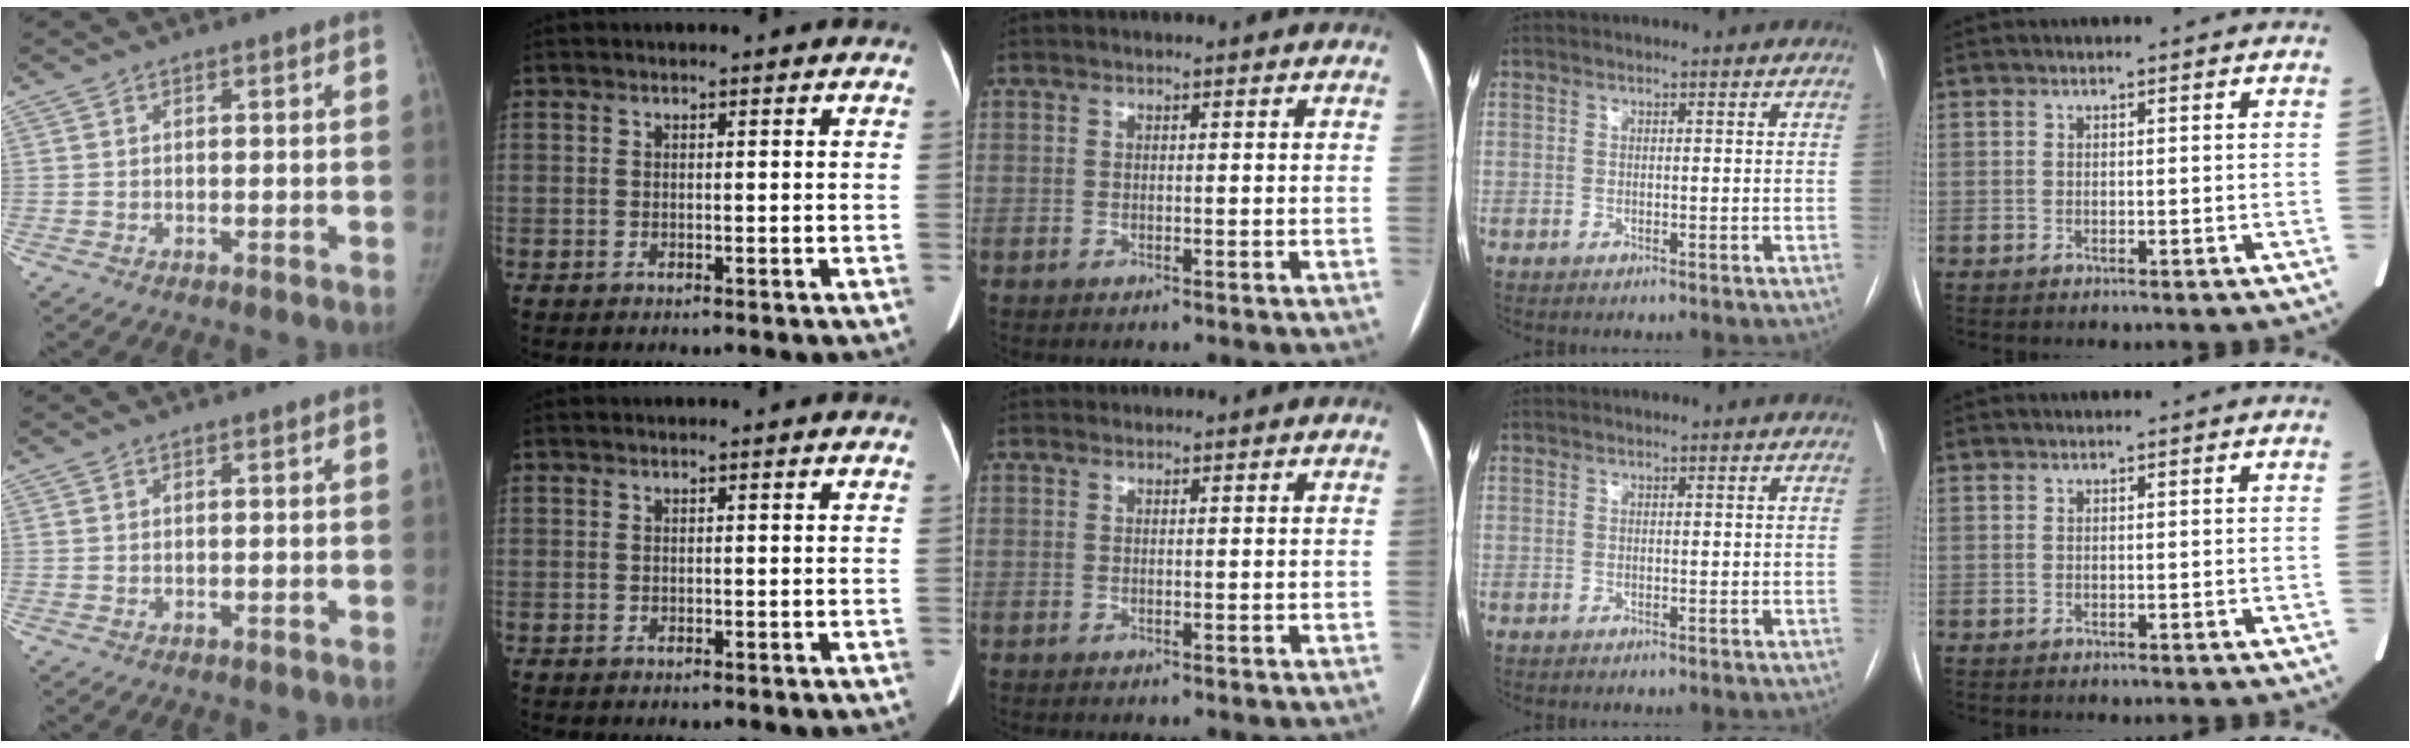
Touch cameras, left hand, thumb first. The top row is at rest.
{}